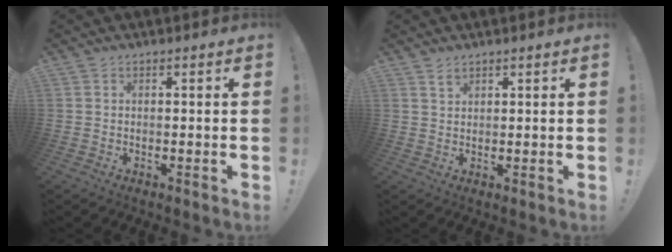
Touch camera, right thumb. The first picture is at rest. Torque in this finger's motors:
{"motor_torque": [-0.23, 0.22, 0.17, 0.09, -0.12]}